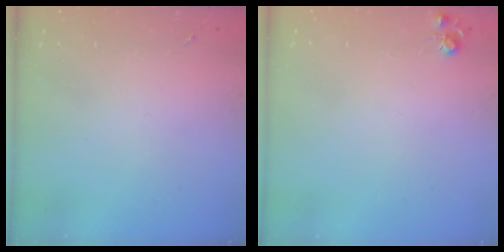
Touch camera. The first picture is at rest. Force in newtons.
{"total": 5.1, "press": 5.0, "slide": 0.5}